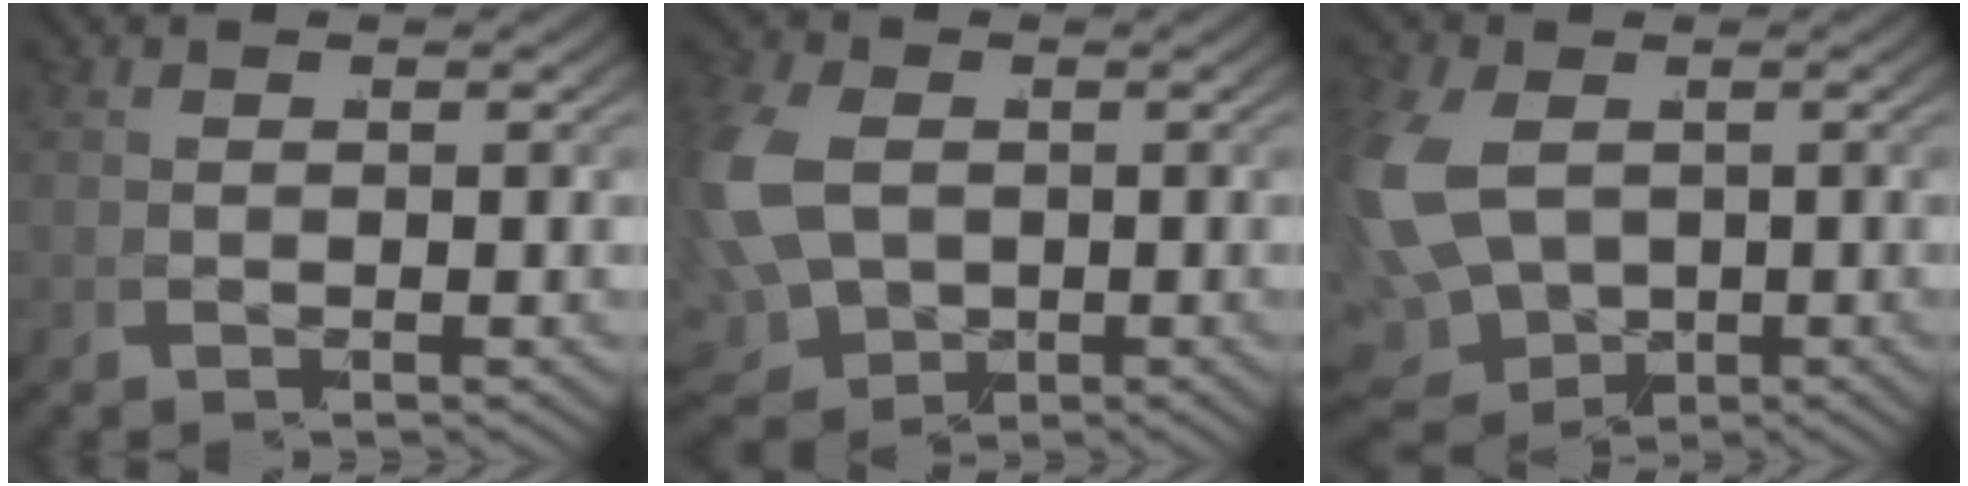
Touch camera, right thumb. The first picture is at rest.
{"total": 9.9, "force": [-0.8, 7.8, 6.0], "torque": [-0.167, -0.054, 0.018]}
{"total": 12.2, "force": [-1.9, 10.1, 6.6], "torque": [-0.177, -0.061, -0.003]}